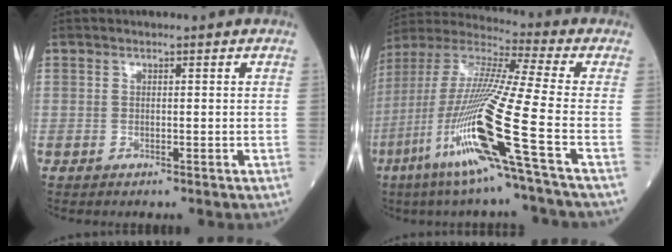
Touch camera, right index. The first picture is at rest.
{"total": 20.4, "force": [-8.0, -1.4, 18.7], "torque": [-0.410, -0.040, -0.168]}